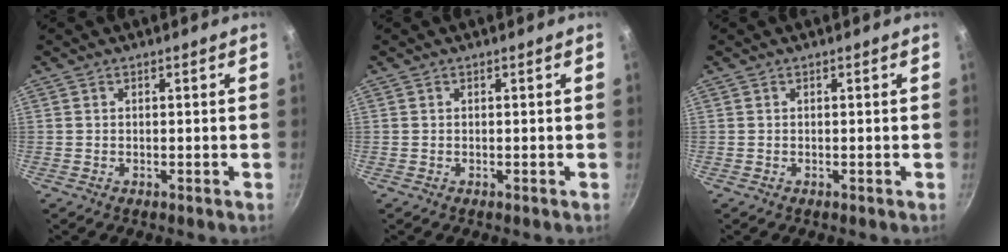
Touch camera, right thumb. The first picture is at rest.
{"total": 0.0}
{"total": 0.0}